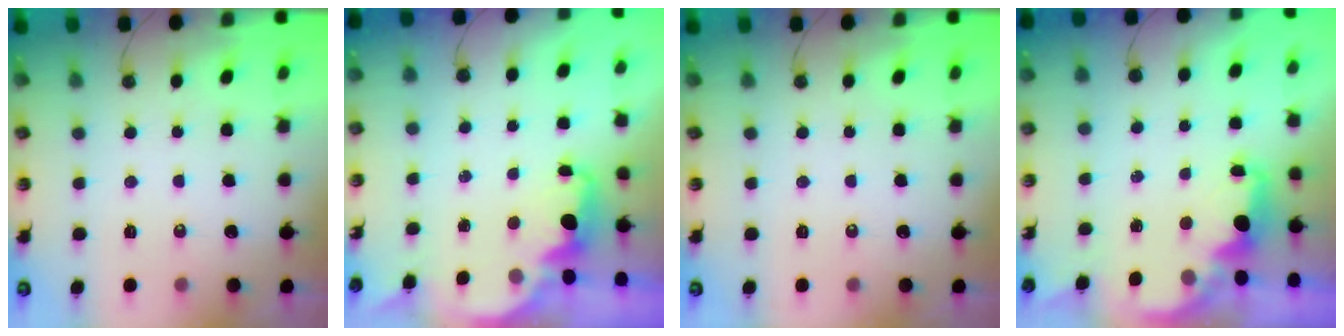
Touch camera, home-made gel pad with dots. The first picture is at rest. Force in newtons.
{"total": 1.8, "press": 1.6, "slide": 0.7}
{"total": 0.0}
{"total": 2.3, "press": 2.2, "slide": 0.7}